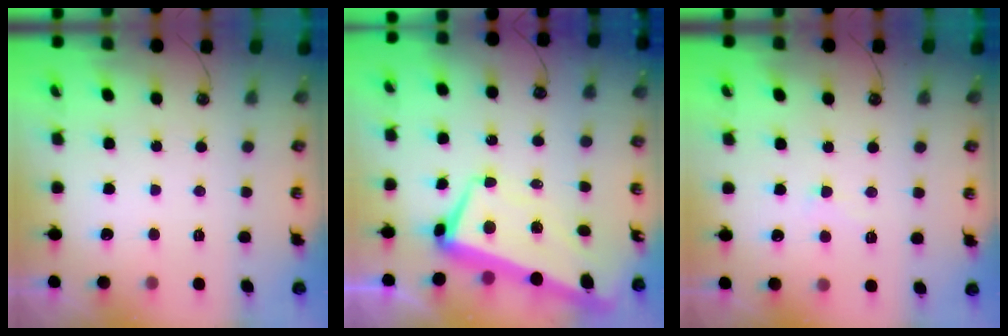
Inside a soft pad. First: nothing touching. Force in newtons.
{"total": 6.2, "press": 5.9, "slide": 1.9}
{"total": 1.5, "press": 1.4, "slide": 0.6}